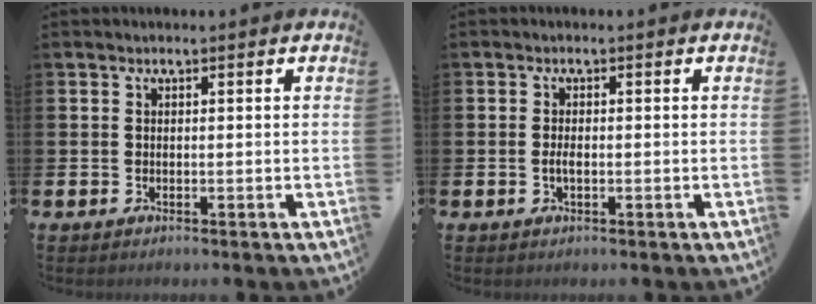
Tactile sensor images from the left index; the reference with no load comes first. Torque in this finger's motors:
{"motor_torque": [0.18, -0.05, 0.02, 0.00]}